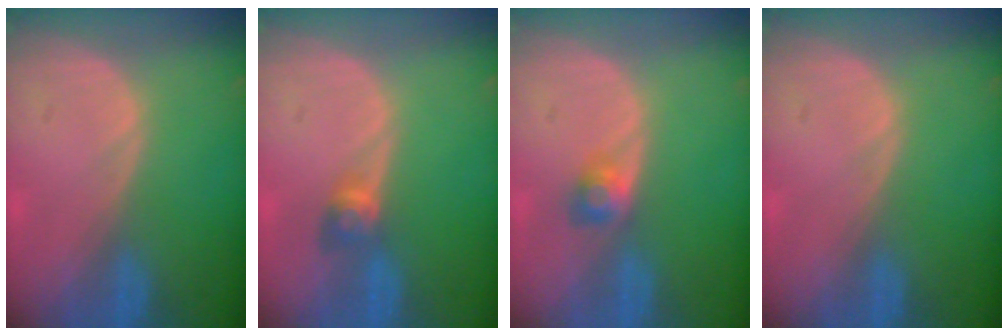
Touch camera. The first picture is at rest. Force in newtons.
{"total": 2.8, "press": 2.5, "slide": 1.3}
{"total": 2.4, "press": 2.3, "slide": 0.9}
{"total": 0.0}